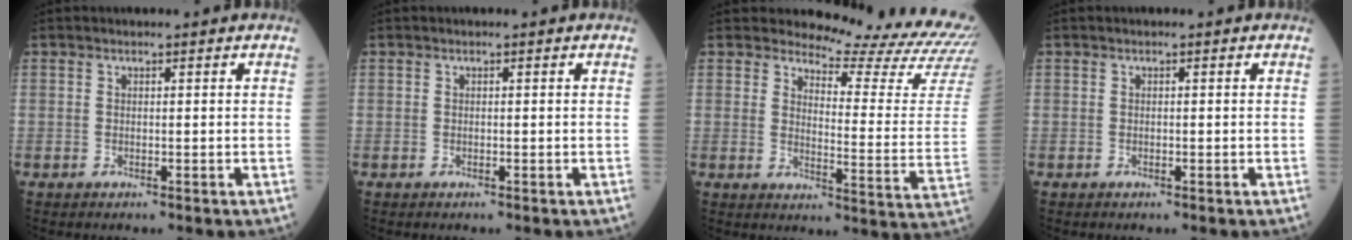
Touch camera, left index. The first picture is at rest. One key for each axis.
{"total": 0.0}
{"total": 16.6, "fx": 16.2, "fy": -0.4, "fz": 3.6, "tx": -0.046, "ty": -0.147, "tz": 0.169}
{"total": 0.0}